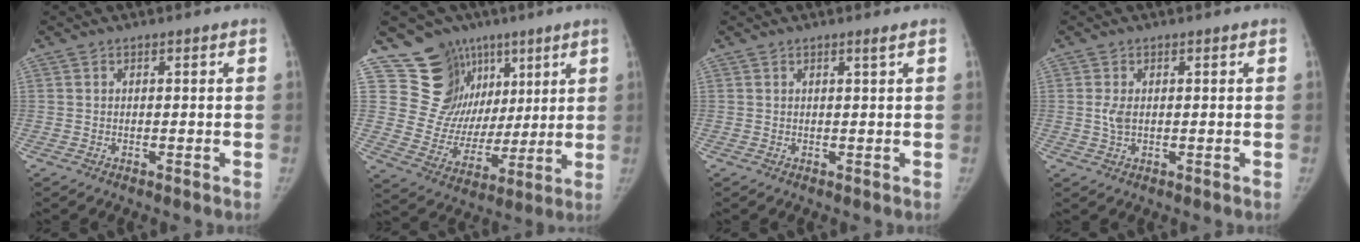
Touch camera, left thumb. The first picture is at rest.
{"total": 15.8, "force": [8.9, 12.5, 3.7], "torque": [-0.005, -0.031, 0.164]}
{"total": 0.9, "force": [0.5, -0.2, 0.7], "torque": [-0.018, -0.005, 0.011]}
{"total": 2.3, "force": [0.3, 1.3, 1.9], "torque": [-0.046, 0.003, 0.005]}